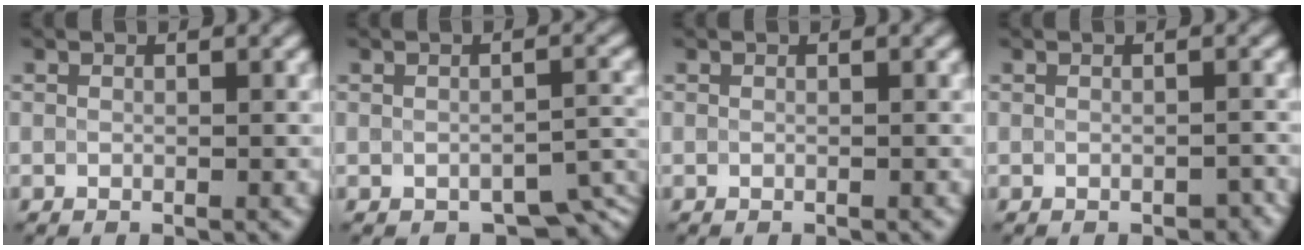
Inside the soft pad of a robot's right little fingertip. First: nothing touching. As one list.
[{"total": 4.6, "force": [-3.1, 2.1, 2.7], "torque": [-0.015, -0.011, -0.039]}, {"total": 0.0}, {"total": 1.3, "force": [-0.9, 0.8, 0.5], "torque": [-0.005, 0.002, -0.008]}]